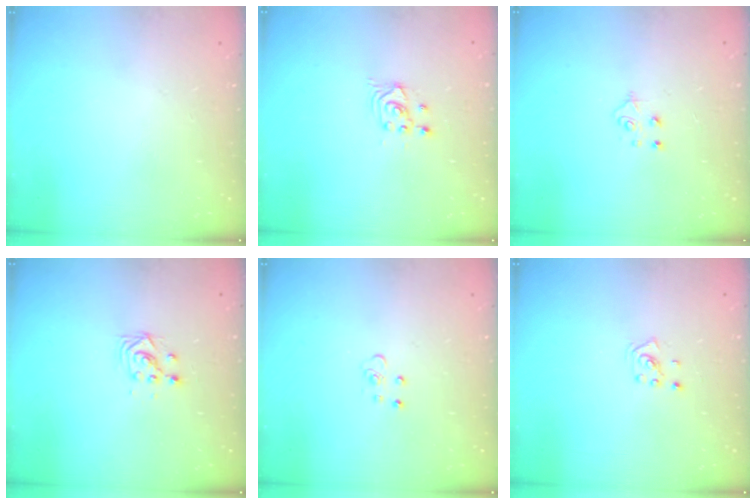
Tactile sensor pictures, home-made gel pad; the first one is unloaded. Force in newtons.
{"total": 2.7, "press": 2.7, "slide": 0.2}
{"total": 4.9, "press": 4.8, "slide": 0.5}
{"total": 3.2, "press": 3.2, "slide": 0.2}
{"total": 4.4, "press": 4.3, "slide": 0.3}
{"total": 2.2, "press": 2.2, "slide": 0.6}